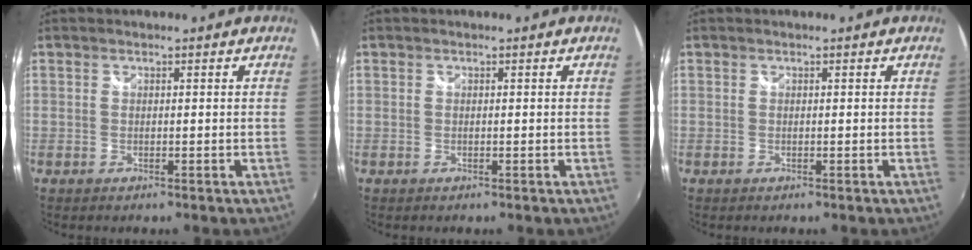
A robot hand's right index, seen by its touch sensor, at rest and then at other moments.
{"total": 0.0}
{"total": 0.0}